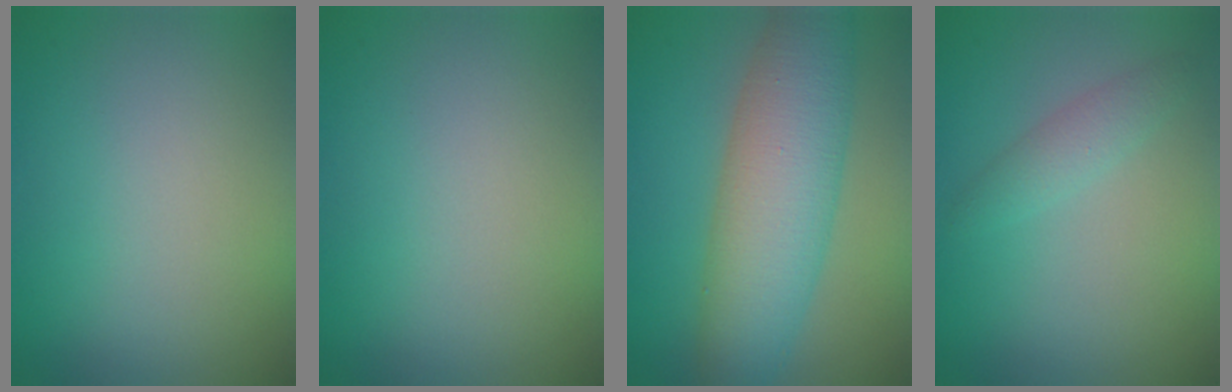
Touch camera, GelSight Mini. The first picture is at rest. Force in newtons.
{"total": 0.0}
{"total": 8.2, "press": 8.2, "slide": 0.1}
{"total": 1.7, "press": 1.7, "slide": 0.0}